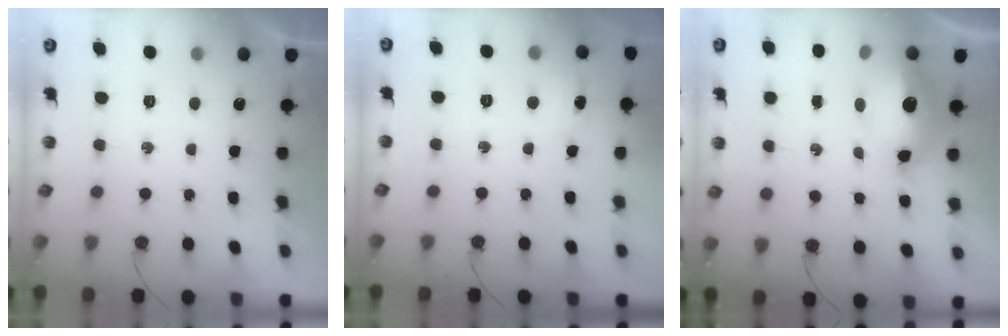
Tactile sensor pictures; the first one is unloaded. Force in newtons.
{"total": 5.8, "press": 5.7, "slide": 0.7}
{"total": 13.7, "press": 13.6, "slide": 1.6}